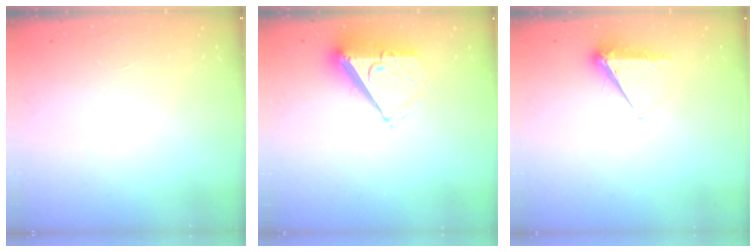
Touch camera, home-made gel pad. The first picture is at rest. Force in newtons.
{"total": 6.5, "press": 6.4, "slide": 0.9}
{"total": 5.3, "press": 5.3, "slide": 0.6}